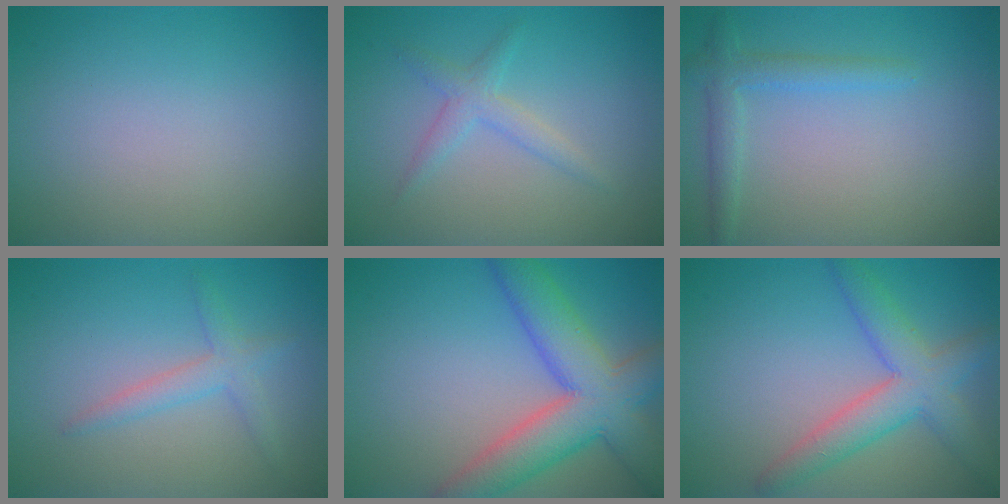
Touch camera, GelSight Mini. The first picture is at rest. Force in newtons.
{"total": 2.0, "press": 2.0, "slide": 0.1}
{"total": 2.3, "press": 2.3, "slide": 0.2}
{"total": 2.1, "press": 2.1, "slide": 0.1}
{"total": 8.5, "press": 8.5, "slide": 0.4}
{"total": 5.1, "press": 5.1, "slide": 0.2}